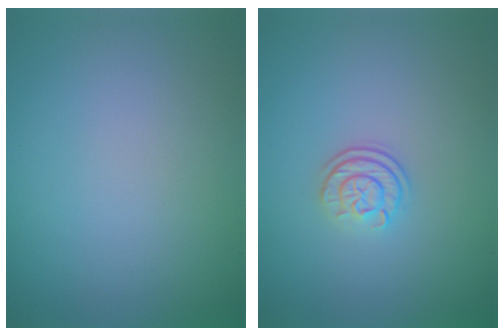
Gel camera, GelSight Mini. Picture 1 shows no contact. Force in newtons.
{"total": 2.4, "press": 1.8, "slide": 1.5}